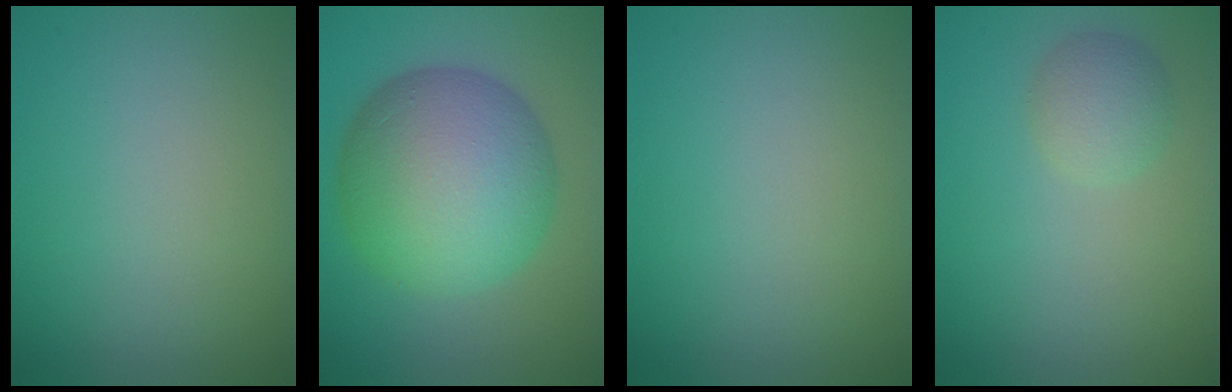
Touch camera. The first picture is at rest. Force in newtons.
{"total": 12.4, "press": 12.4, "slide": 0.2}
{"total": 0.0}
{"total": 2.4, "press": 2.4, "slide": 0.0}